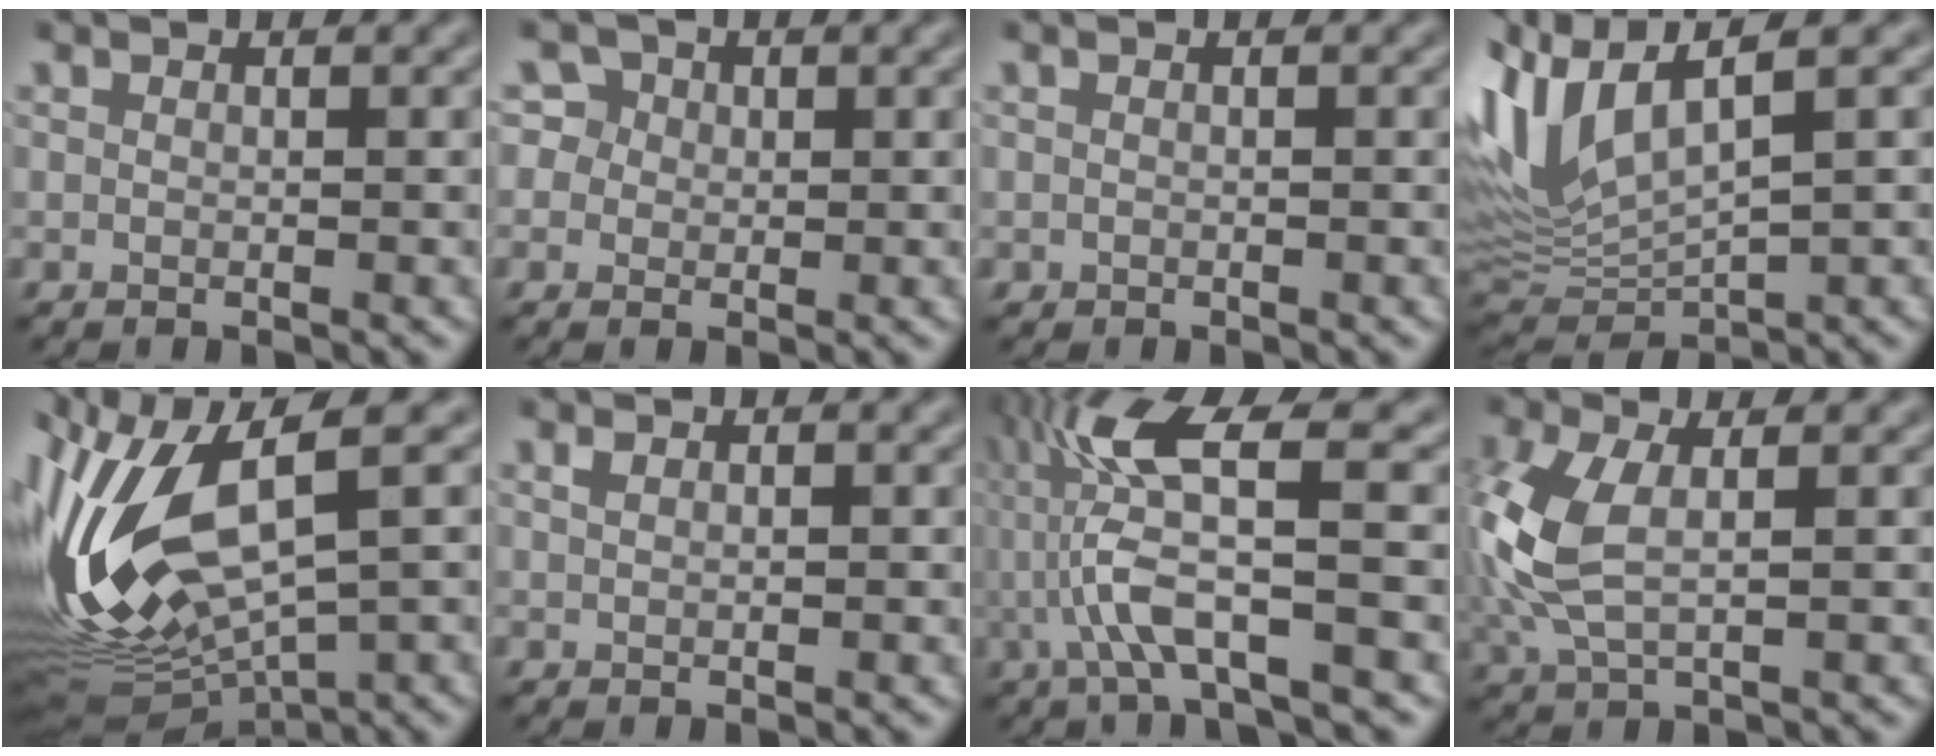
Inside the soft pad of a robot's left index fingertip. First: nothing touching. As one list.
[{"total": 4.1, "force": [1.5, 3.6, 1.3], "torque": [-0.013, 0.021, 0.009]}, {"total": 0.0}, {"total": 8.8, "force": [3.2, 3.8, 7.3], "torque": [-0.179, 0.009, 0.063]}, {"total": 12.8, "force": [-0.3, 4.5, 12.0], "torque": [-0.275, -0.006, 0.022]}, {"total": 0.7, "force": [0.2, 0.5, 0.4], "torque": [-0.013, 0.000, 0.006]}, {"total": 7.7, "force": [-0.2, 1.4, 7.6], "torque": [-0.160, 0.013, -0.006]}, {"total": 5.8, "force": [0.3, 3.0, 5.0], "torque": [-0.138, 0.003, 0.006]}]